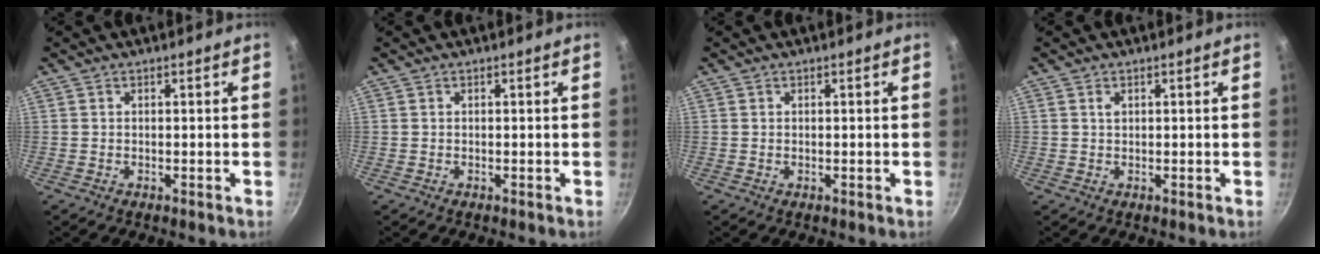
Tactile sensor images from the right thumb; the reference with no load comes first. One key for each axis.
{"total": 0.0}
{"total": 0.0}
{"total": 1.1, "fx": 0.4, "fy": 0.8, "fz": 0.6, "tx": -0.006, "ty": 0.000, "tz": 0.007}